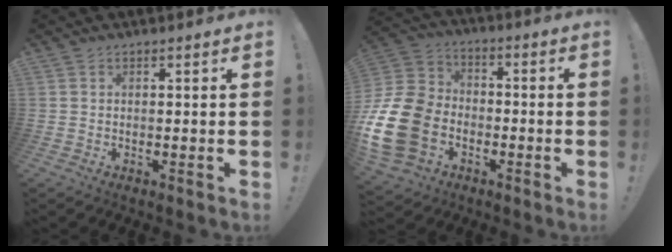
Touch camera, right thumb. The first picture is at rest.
{"total": 20.8, "force": [-7.1, 15.4, 12.2], "torque": [-0.241, 0.058, -0.111]}